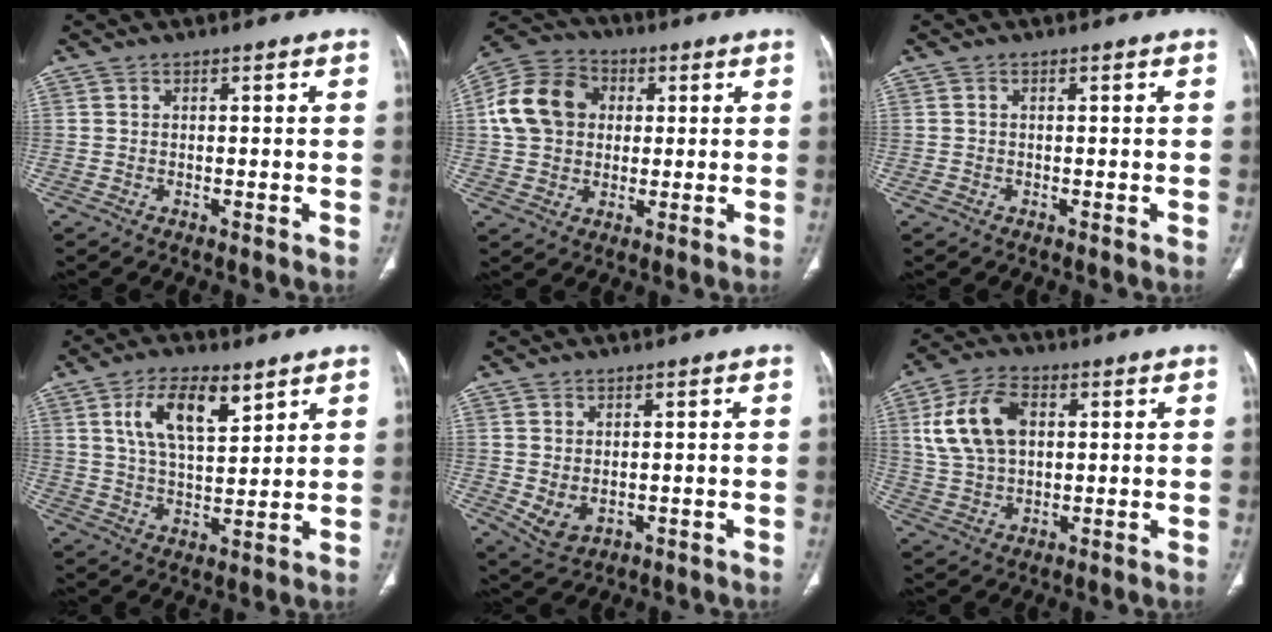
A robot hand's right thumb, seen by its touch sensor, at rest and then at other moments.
{"total": 13.4, "force": [2.4, 10.4, 8.1], "torque": [-0.142, 0.018, 0.035]}
{"total": 0.7, "force": [-0.3, 0.5, 0.2], "torque": [-0.004, 0.001, -0.006]}
{"total": 11.3, "force": [5.6, 5.1, 8.5], "torque": [-0.138, -0.022, 0.109]}
{"total": 4.5, "force": [-0.2, 3.2, 3.2], "torque": [-0.058, -0.008, 0.014]}
{"total": 12.5, "force": [3.0, 7.9, 9.2], "torque": [-0.171, 0.009, 0.056]}